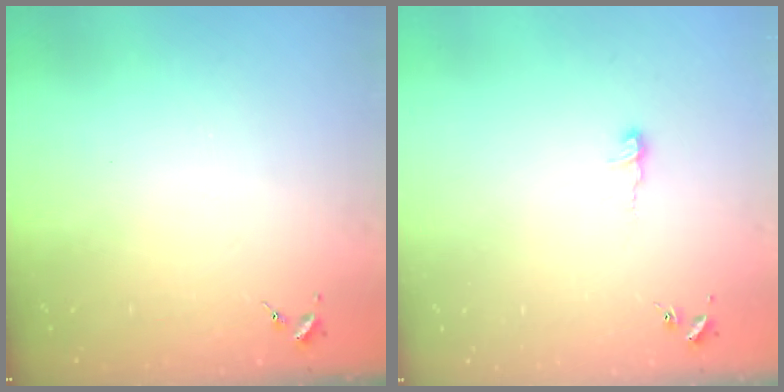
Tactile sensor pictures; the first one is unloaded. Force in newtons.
{"total": 5.1, "press": 5.1, "slide": 0.5}